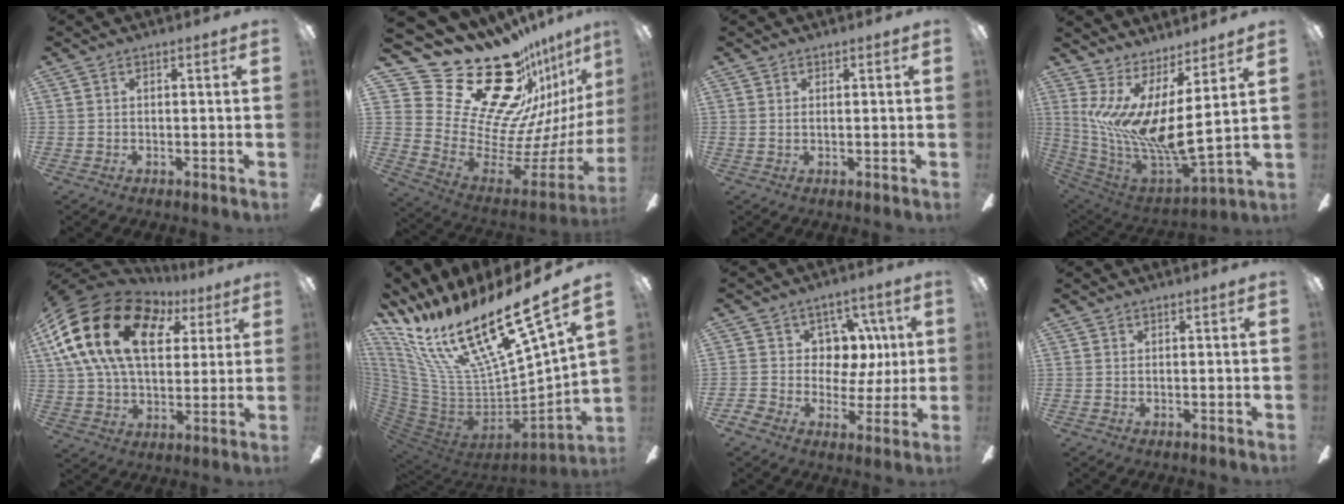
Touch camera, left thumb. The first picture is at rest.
{"total": 32.5, "force": [21.2, 16.2, 18.6], "torque": [-0.288, -0.202, 0.434]}
{"total": 0.7, "force": [0.4, 0.1, 0.6], "torque": [-0.015, 0.000, 0.007]}
{"total": 14.2, "force": [3.1, 3.3, 13.4], "torque": [-0.294, -0.069, 0.052]}
{"total": 21.7, "force": [8.2, 13.8, 14.7], "torque": [-0.299, -0.018, 0.137]}
{"total": 26.5, "force": [17.4, 7.0, 18.7], "torque": [-0.336, -0.144, 0.315]}
{"total": 9.8, "force": [1.8, 9.0, 3.4], "torque": [-0.051, -0.005, 0.042]}
{"total": 0.0}